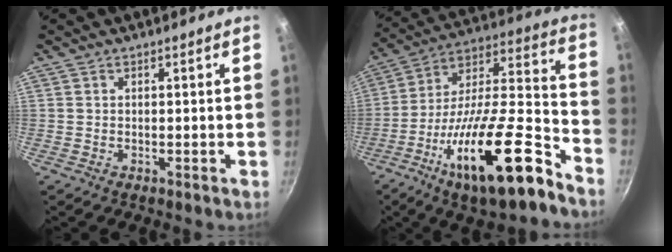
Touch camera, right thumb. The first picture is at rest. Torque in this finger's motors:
{"motor_torque": [3.26, 1.75, 2.13, -0.65, 0.72]}